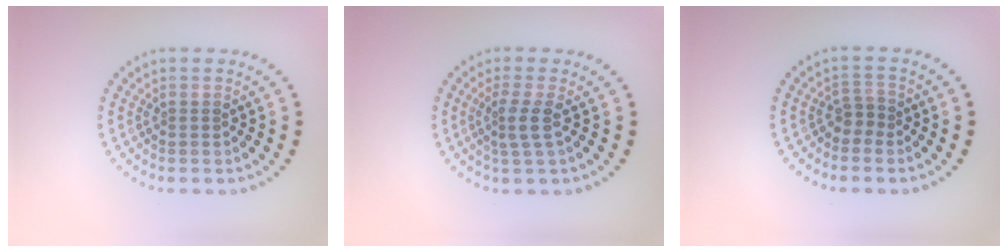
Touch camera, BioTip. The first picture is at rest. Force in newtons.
{"total": 2.0, "press": 1.4, "slide": 1.3}
{"total": 1.3, "press": 1.0, "slide": 0.9}